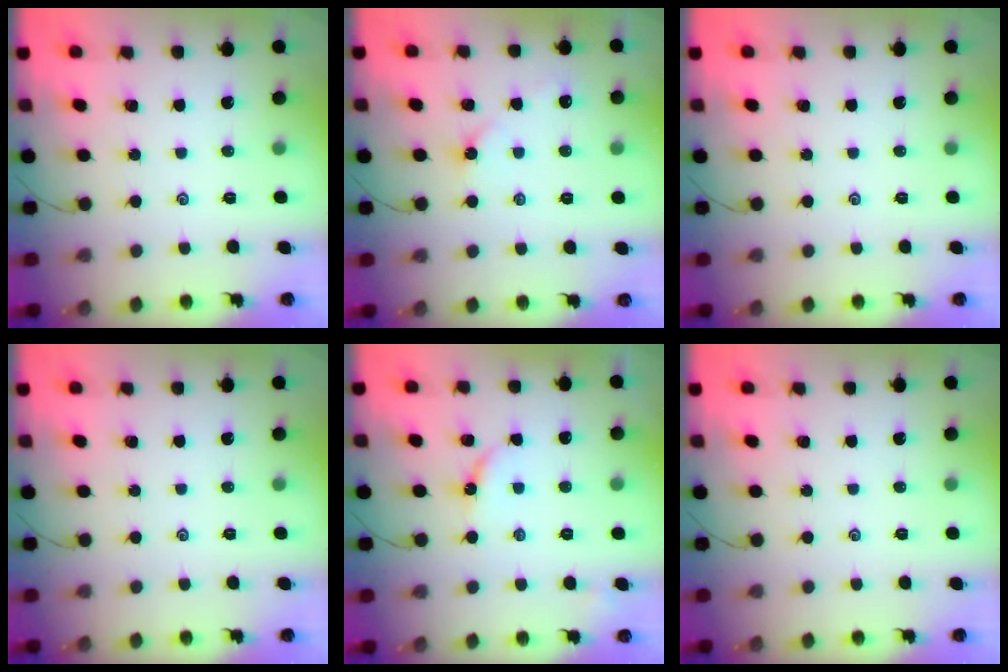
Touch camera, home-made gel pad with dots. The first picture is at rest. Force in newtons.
{"total": 2.9, "press": 2.9, "slide": 0.6}
{"total": 0.0}
{"total": 0.0}
{"total": 4.5, "press": 4.5, "slide": 0.5}
{"total": 0.0}